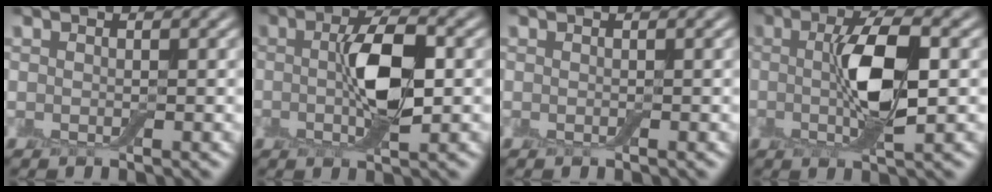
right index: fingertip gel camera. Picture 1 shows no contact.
{"total": 5.7, "force": [-0.2, 2.0, 5.3], "torque": [-0.103, 0.003, -0.005]}
{"total": 0.0}
{"total": 6.1, "force": [-0.1, 1.9, 5.9], "torque": [-0.115, 0.001, -0.003]}